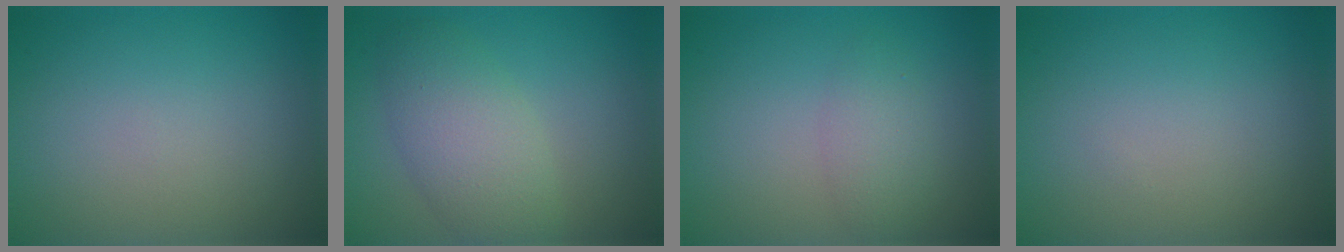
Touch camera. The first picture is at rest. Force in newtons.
{"total": 4.9, "press": 4.9, "slide": 0.4}
{"total": 2.2, "press": 2.2, "slide": 0.1}
{"total": 0.0}